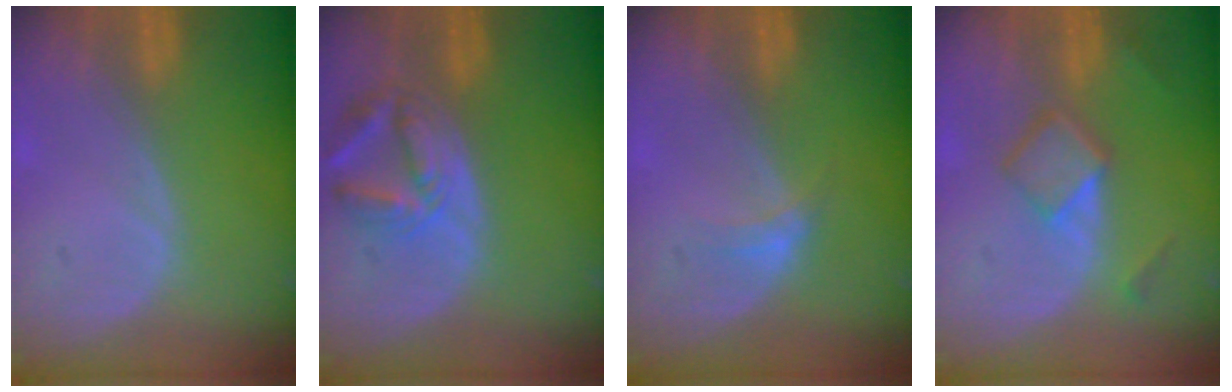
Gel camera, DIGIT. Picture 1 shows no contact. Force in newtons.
{"total": 6.8, "press": 6.3, "slide": 2.6}
{"total": 2.3, "press": 1.9, "slide": 1.3}
{"total": 5.1, "press": 4.7, "slide": 2.2}